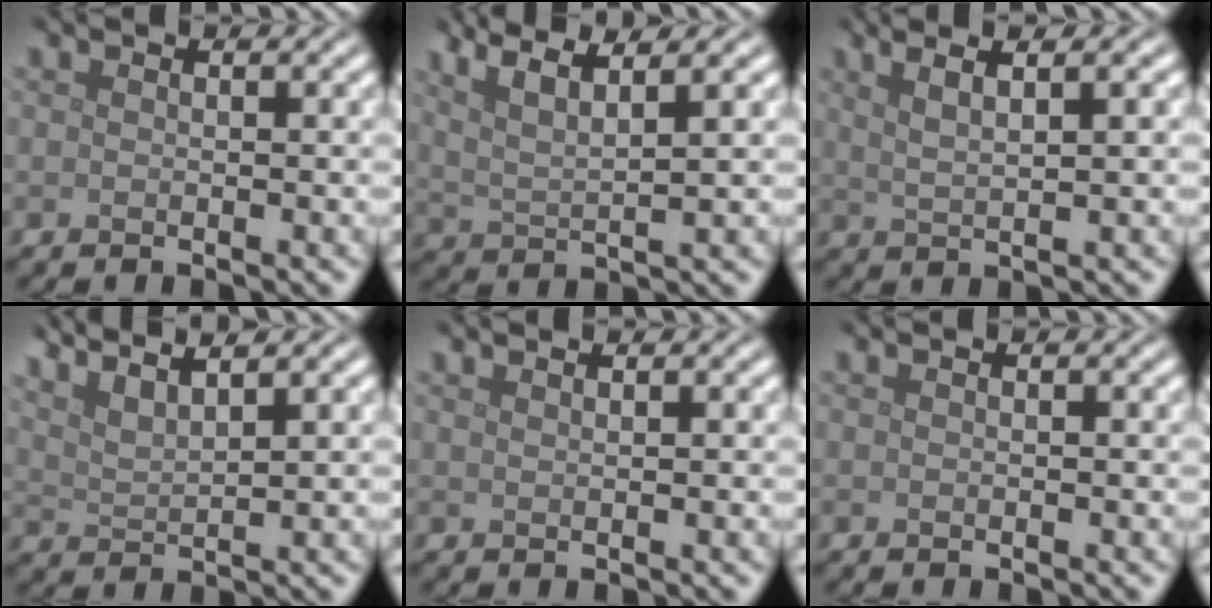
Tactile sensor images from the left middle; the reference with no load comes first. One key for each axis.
{"total": 5.0, "fx": 3.2, "fy": 1.1, "fz": 3.7, "tx": -0.070, "ty": 0.014, "tz": 0.051}
{"total": 5.9, "fx": 3.2, "fy": 2.0, "fz": 4.5, "tx": -0.058, "ty": 0.029, "tz": 0.029}
{"total": 5.0, "fx": 4.0, "fy": 1.2, "fz": 2.7, "tx": -0.035, "ty": 0.022, "tz": 0.048}
{"total": 0.9, "fx": 0.8, "fy": 0.3, "fz": 0.5, "tx": -0.001, "ty": 0.000, "tz": 0.004}
{"total": 0.0}